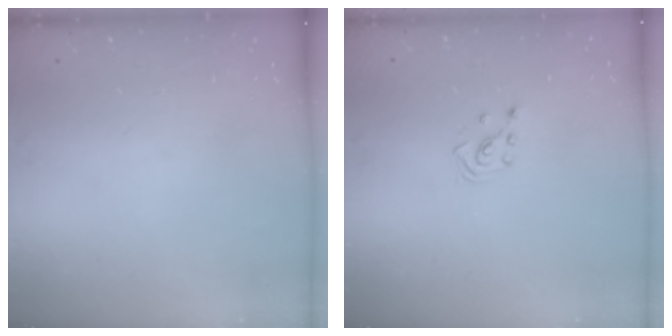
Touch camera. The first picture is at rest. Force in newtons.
{"total": 2.1, "press": 2.1, "slide": 0.3}